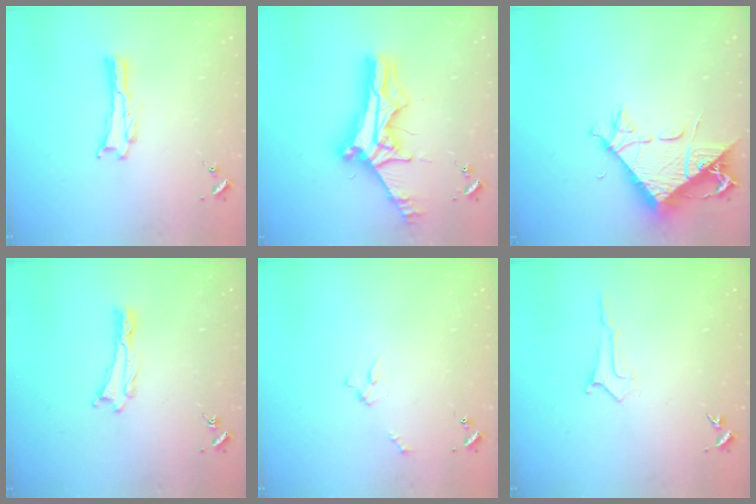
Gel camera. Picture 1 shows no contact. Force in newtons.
{"total": 12.0, "press": 11.9, "slide": 1.1}
{"total": 9.8, "press": 9.7, "slide": 0.9}
{"total": 0.0}
{"total": 2.0, "press": 2.0, "slide": 0.2}
{"total": 0.0}